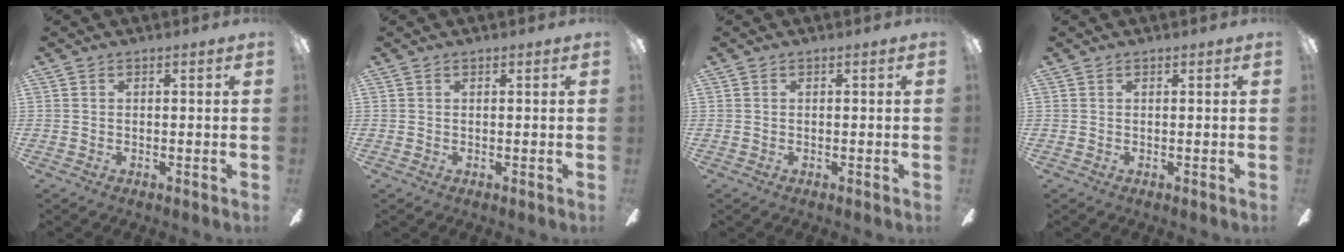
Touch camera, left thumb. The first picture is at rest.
{"total": 0.0}
{"total": 0.0}
{"total": 0.0}